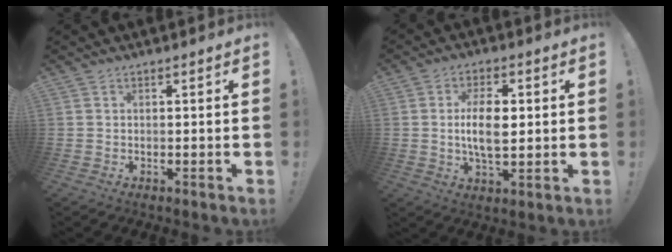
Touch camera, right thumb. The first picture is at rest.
{"total": 10.1, "force": [0.7, 4.9, 8.8], "torque": [-0.152, -0.004, 0.006]}